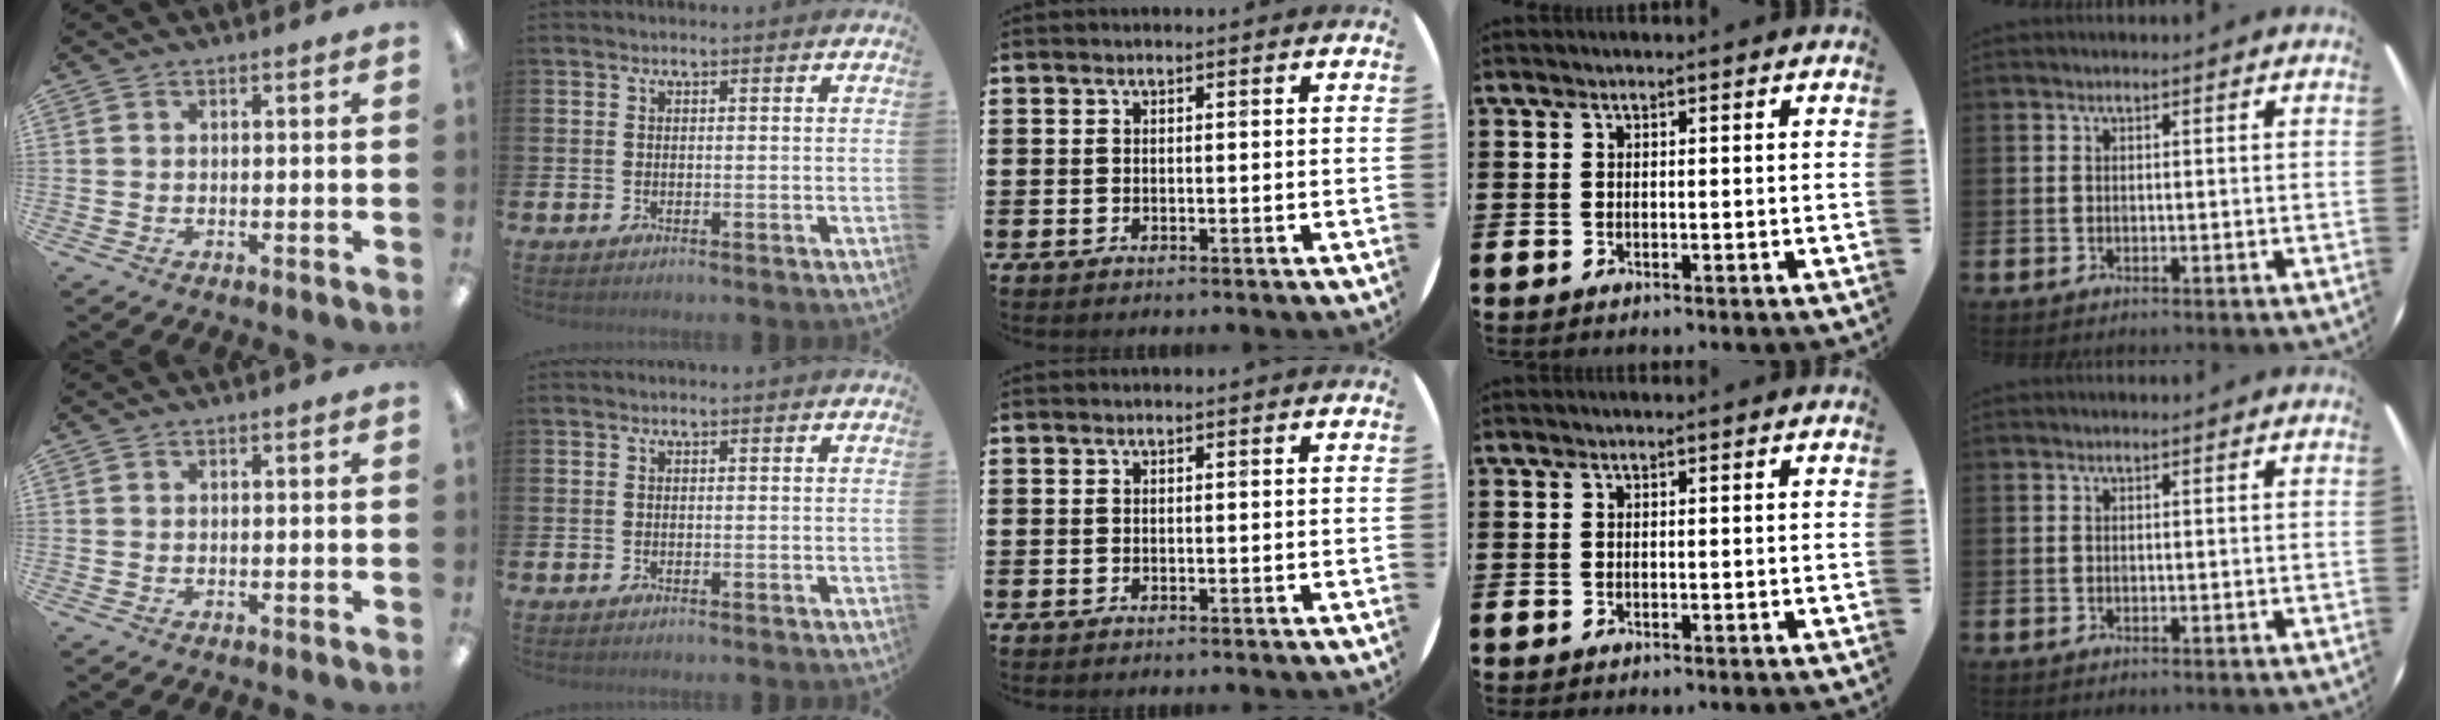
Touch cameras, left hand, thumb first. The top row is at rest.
{}